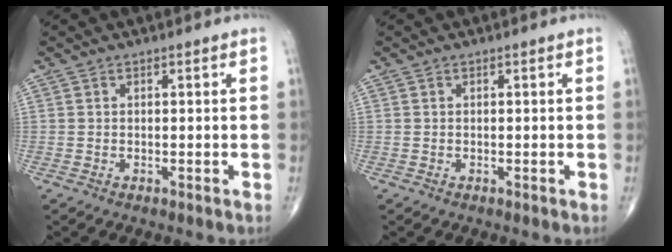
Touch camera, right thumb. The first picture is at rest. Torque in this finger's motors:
{"motor_torque": [0.00, 0.00, 0.00, 0.00, 0.00]}